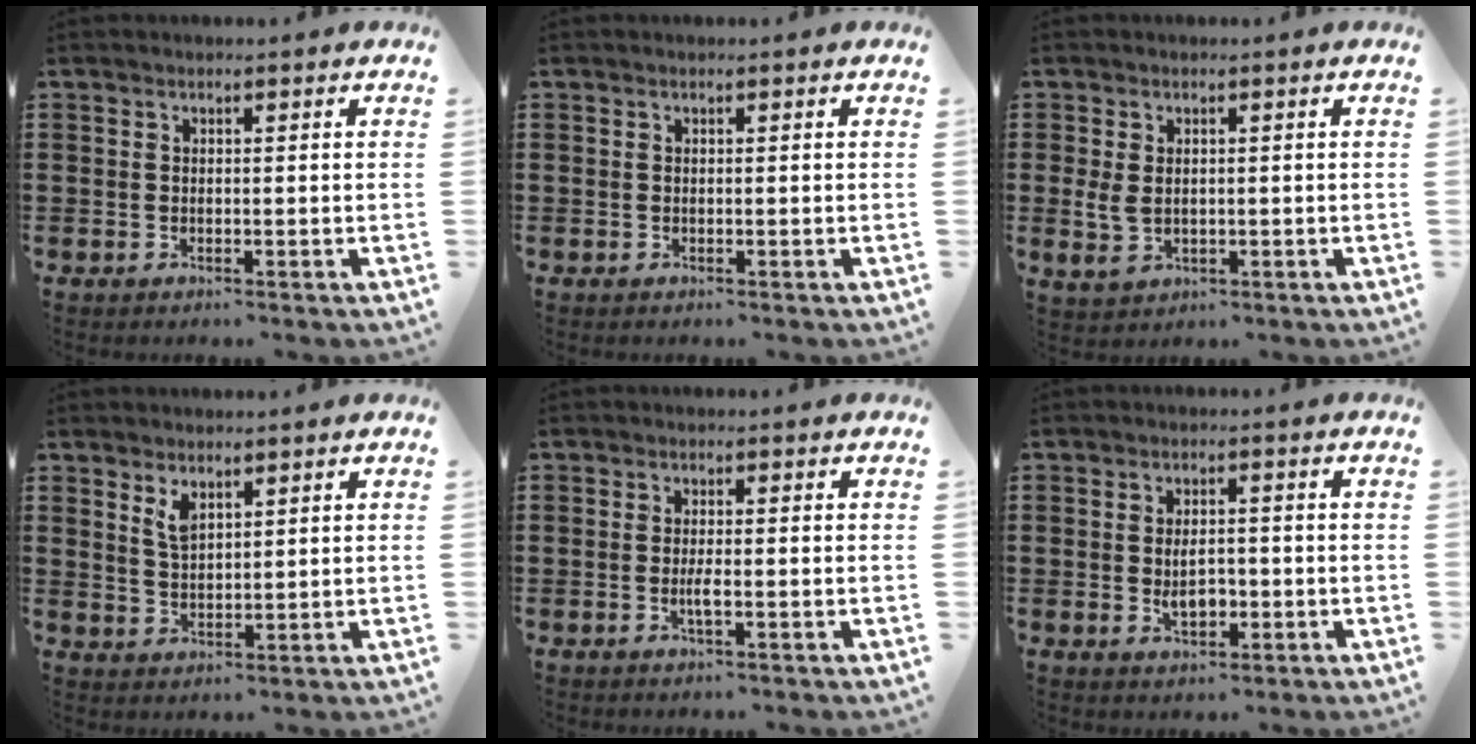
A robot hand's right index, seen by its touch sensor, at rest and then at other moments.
{"total": 0.0}
{"total": 3.0, "force": [0.2, 2.0, 2.2], "torque": [-0.062, 0.001, -0.001]}
{"total": 3.2, "force": [2.1, 1.4, 1.9], "torque": [-0.044, 0.003, 0.038]}
{"total": 2.2, "force": [-0.6, 0.2, 2.1], "torque": [-0.052, -0.006, -0.015]}
{"total": 4.2, "force": [-0.7, 2.1, 3.6], "torque": [-0.066, -0.002, -0.016]}